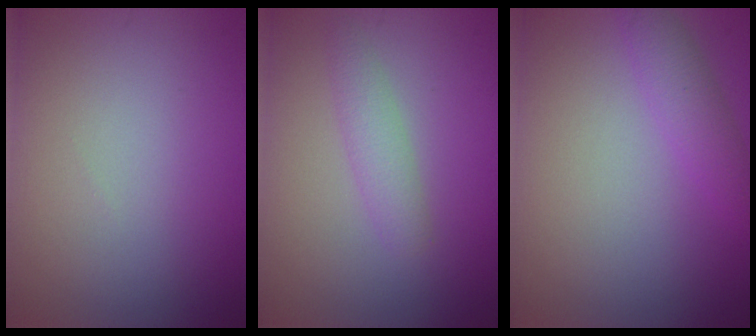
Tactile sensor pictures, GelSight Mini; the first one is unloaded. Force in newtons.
{"total": 1.9, "press": 1.9, "slide": 0.1}
{"total": 2.3, "press": 2.3, "slide": 0.1}